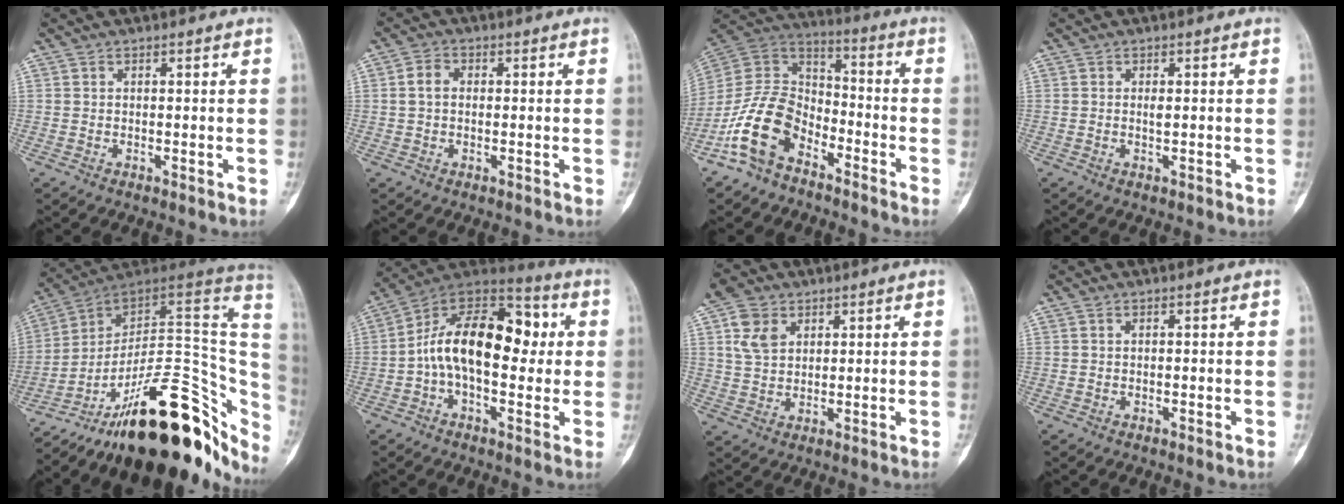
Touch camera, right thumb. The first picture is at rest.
{"total": 3.2, "force": [0.1, 2.3, 2.2], "torque": [-0.040, 0.007, -0.005]}
{"total": 14.4, "force": [-8.3, 8.7, 8.0], "torque": [-0.144, 0.073, -0.170]}
{"total": 0.8, "force": [0.0, 0.2, 0.8], "torque": [-0.014, -0.003, -0.002]}
{"total": 33.5, "force": [-15.3, 15.5, 25.5], "torque": [-0.235, 0.083, -0.218]}
{"total": 19.1, "force": [0.7, 11.0, 15.6], "torque": [-0.224, 0.042, 0.001]}
{"total": 6.7, "force": [2.9, 4.9, 3.5], "torque": [-0.052, -0.001, 0.057]}
{"total": 0.0}